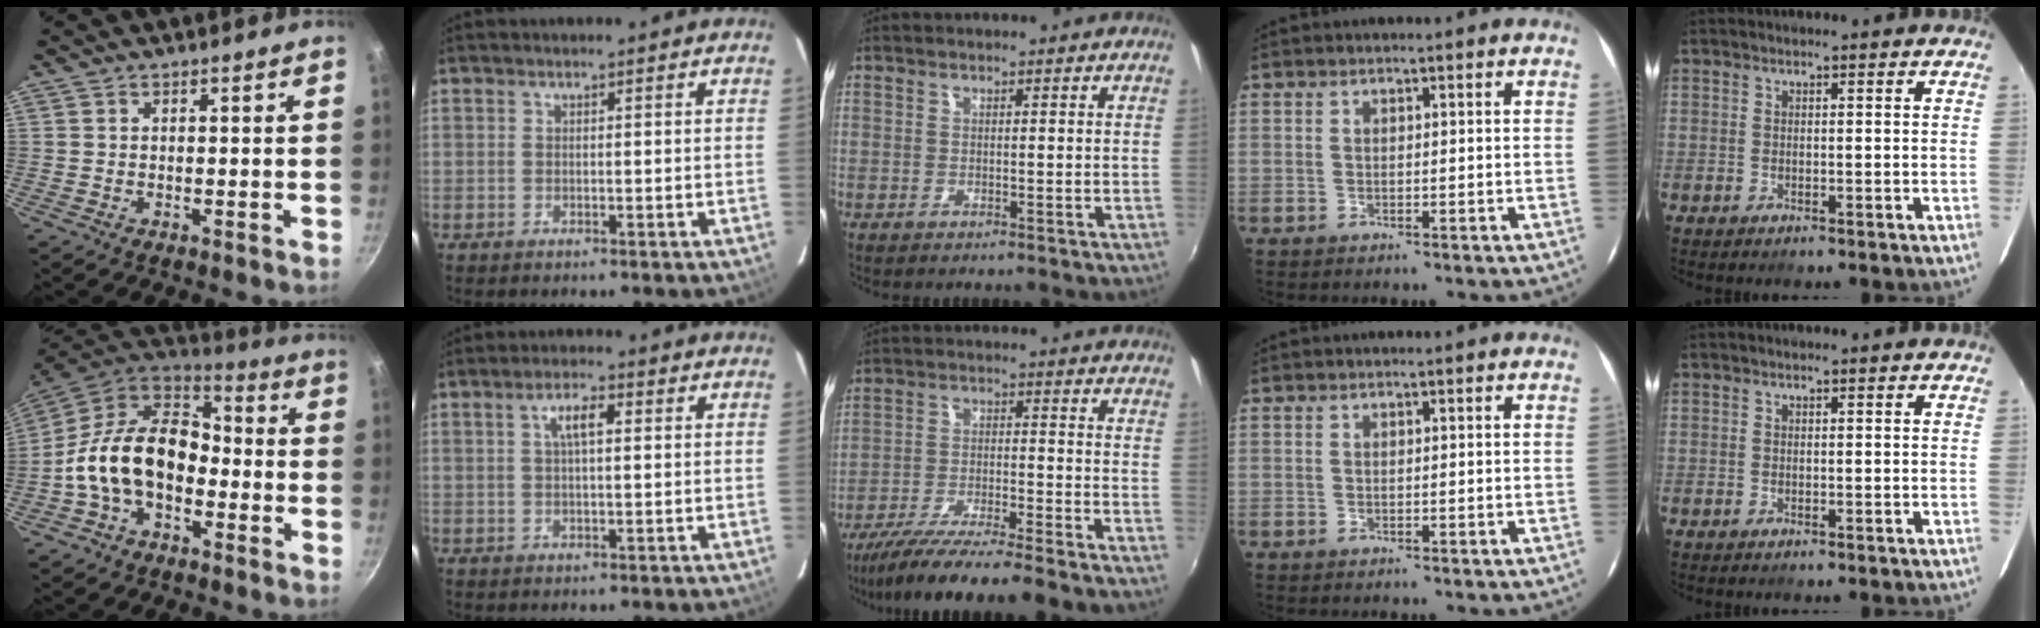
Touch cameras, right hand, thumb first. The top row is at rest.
{"thumb": {"total": 17.1, "force": [-3.6, 11.4, 12.3], "torque": [-0.188, 0.050, -0.083]}, "index": {"total": 4.1, "force": [1.1, 1.1, 3.7], "torque": [-0.070, 0.010, 0.022]}, "middle": {"total": 14.6, "force": [-12.7, -1.9, 7.0], "torque": [-0.141, -0.036, -0.211]}}